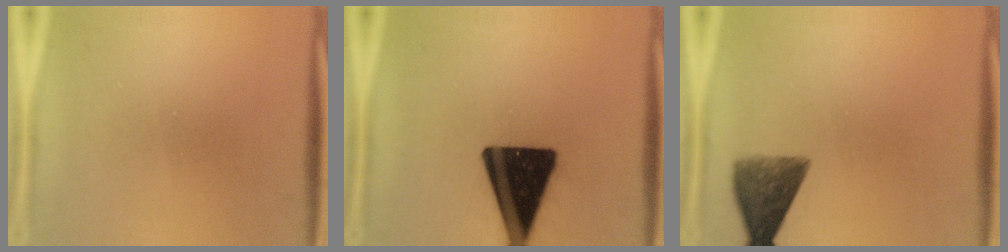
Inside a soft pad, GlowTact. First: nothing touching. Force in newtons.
{"total": 19.0}
{"total": 7.3}